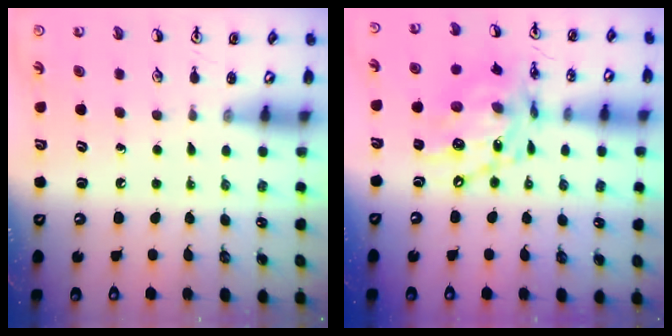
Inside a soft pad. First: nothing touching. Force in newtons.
{"total": 15.9, "press": 15.8, "slide": 1.1}